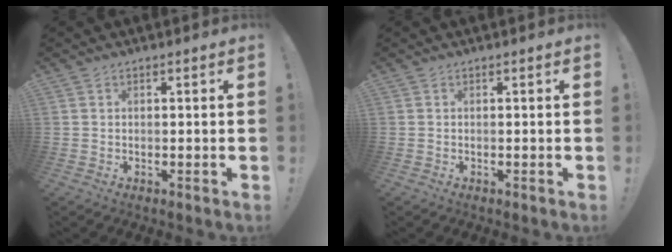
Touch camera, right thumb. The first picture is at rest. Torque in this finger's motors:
{"motor_torque": [0.00, 0.00, 0.00, 0.00, 0.00]}